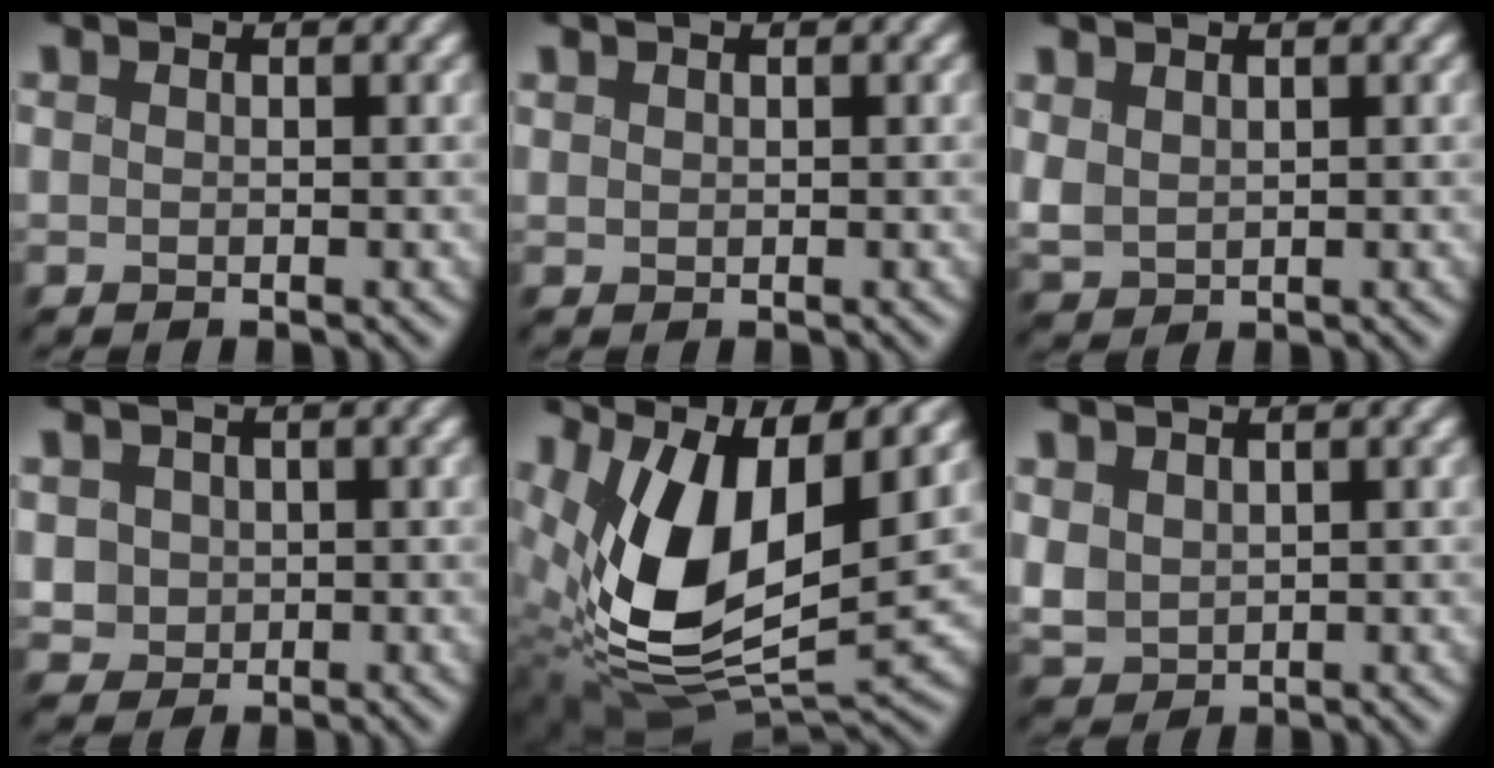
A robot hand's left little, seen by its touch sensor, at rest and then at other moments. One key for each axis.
{"total": 0.0}
{"total": 1.3, "fx": 0.7, "fy": 0.8, "fz": 0.8, "tx": -0.034, "ty": 0.001, "tz": 0.030}
{"total": 1.7, "fx": -0.2, "fy": 1.7, "fz": 0.1, "tx": -0.028, "ty": -0.008, "tz": 0.009}
{"total": 13.6, "fx": 3.2, "fy": 7.0, "fz": 11.2, "tx": -0.230, "ty": -0.009, "tz": 0.060}
{"total": 2.2, "fx": 0.6, "fy": 1.7, "fz": 1.2, "tx": -0.048, "ty": -0.001, "tz": 0.025}